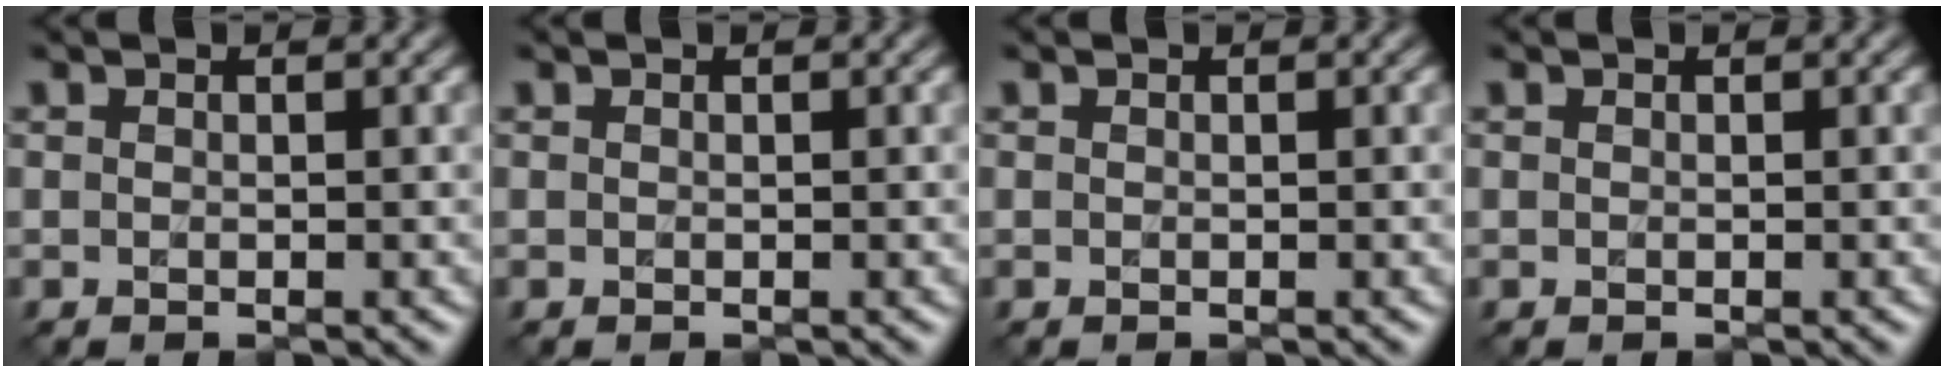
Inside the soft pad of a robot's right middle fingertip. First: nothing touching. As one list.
[{"total": 0.0}, {"total": 0.0}, {"total": 0.0}]